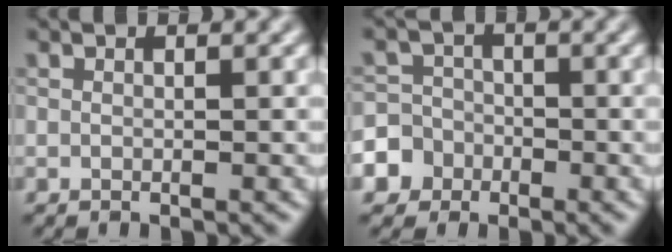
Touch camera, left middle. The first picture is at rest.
{"total": 6.9, "force": [-3.5, 5.8, 0.7], "torque": [-0.015, -0.007, -0.083]}